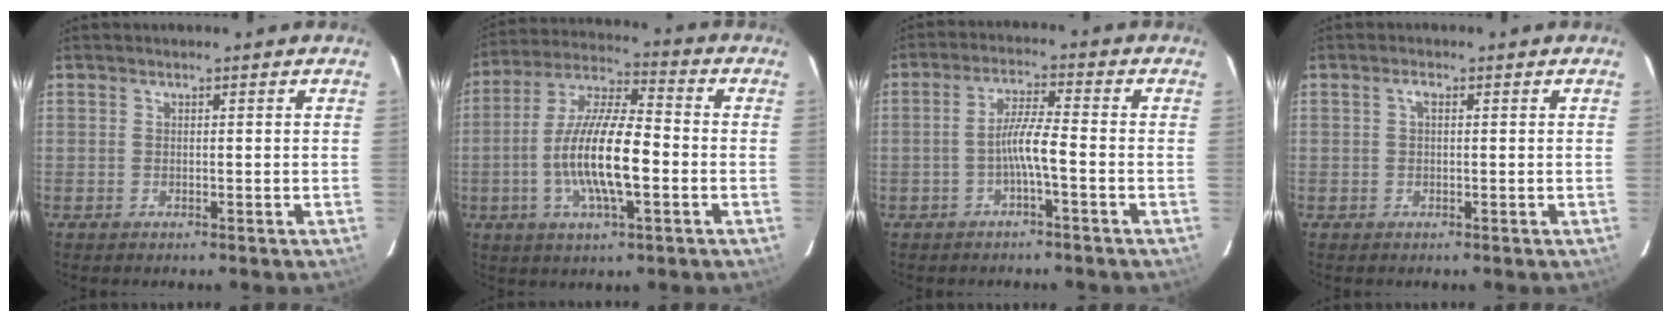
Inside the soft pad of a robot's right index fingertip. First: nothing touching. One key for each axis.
{"total": 15.0, "fx": -3.2, "fy": 3.9, "fz": 14.1, "tx": -0.278, "ty": -0.002, "tz": -0.063}
{"total": 4.8, "fx": -2.1, "fy": -0.2, "fz": 4.3, "tx": -0.089, "ty": 0.009, "tz": -0.039}
{"total": 0.6, "fx": 0.1, "fy": 0.0, "fz": 0.6, "tx": -0.014, "ty": 0.005, "tz": 0.000}